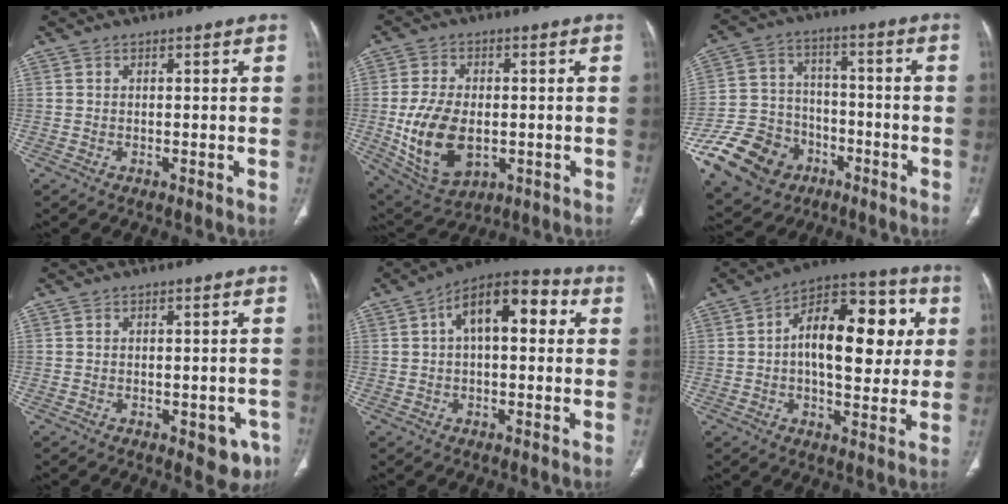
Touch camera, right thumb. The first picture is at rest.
{"total": 13.9, "force": [-2.0, 8.6, 10.7], "torque": [-0.196, -0.004, -0.016]}
{"total": 17.7, "force": [-9.0, 13.3, 7.4], "torque": [-0.135, 0.057, -0.151]}
{"total": 6.1, "force": [-2.6, 3.2, 4.4], "torque": [-0.026, 0.007, -0.025]}
{"total": 13.4, "force": [3.2, 6.7, 11.2], "torque": [-0.159, 0.037, 0.042]}
{"total": 18.9, "force": [2.7, 9.8, 16.0], "torque": [-0.203, 0.024, 0.032]}